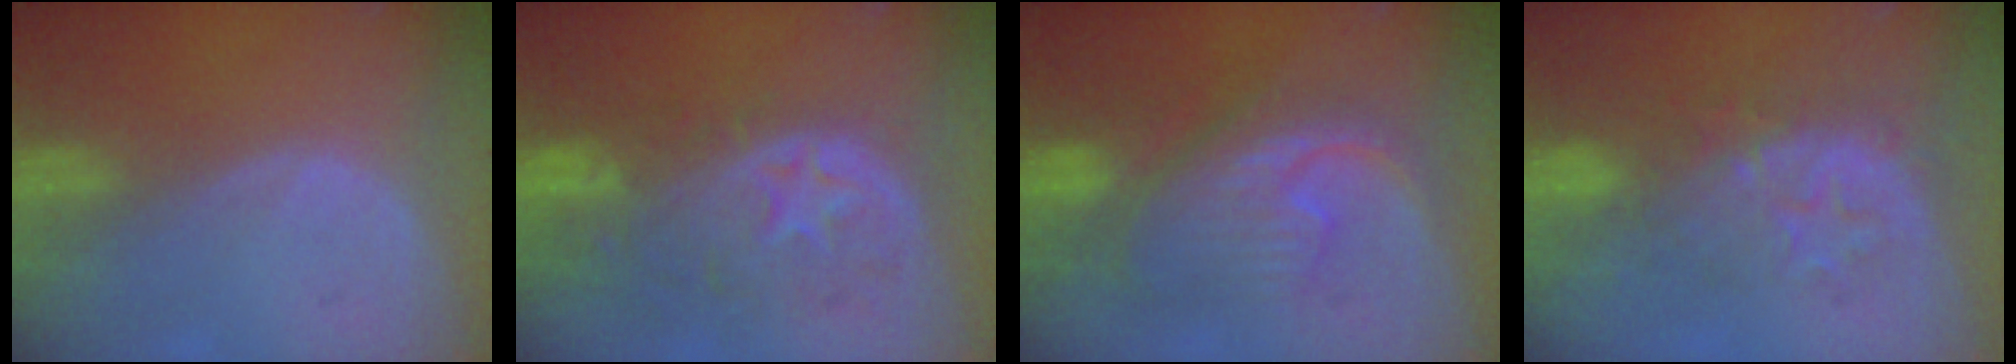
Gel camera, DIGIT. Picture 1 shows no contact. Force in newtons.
{"total": 11.2, "press": 9.8, "slide": 5.3}
{"total": 9.2, "press": 9.2, "slide": 0.4}
{"total": 8.9, "press": 8.1, "slide": 3.7}